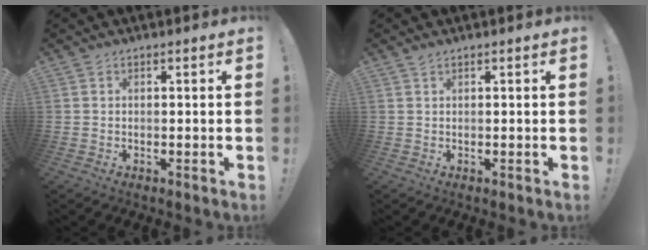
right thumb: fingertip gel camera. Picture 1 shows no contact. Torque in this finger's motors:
{"motor_torque": [0.08, -0.02, 0.16, 0.02, 0.00]}